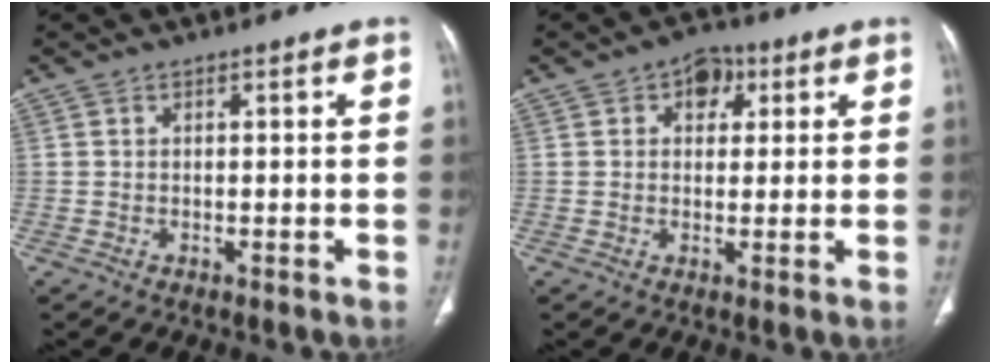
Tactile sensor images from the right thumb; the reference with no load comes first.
{"total": 5.2, "force": [2.0, 3.8, 3.0], "torque": [-0.011, 0.000, 0.022]}